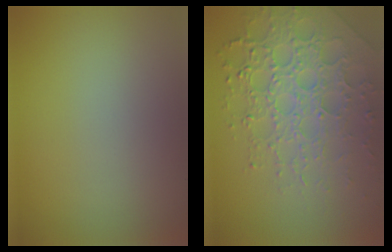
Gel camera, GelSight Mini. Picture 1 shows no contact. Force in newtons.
{"total": 7.2, "press": 5.2, "slide": 5.0}